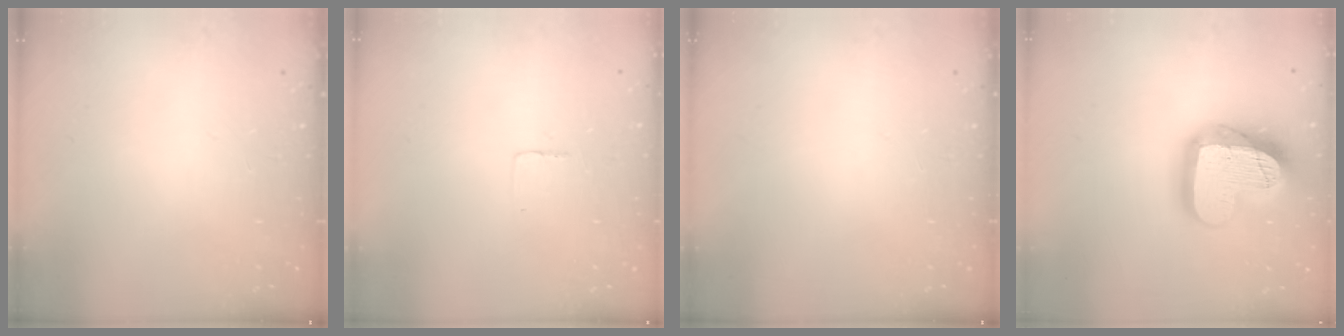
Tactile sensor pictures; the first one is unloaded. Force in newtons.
{"total": 1.9, "press": 1.9, "slide": 0.1}
{"total": 0.0}
{"total": 23.3, "press": 23.3, "slide": 1.9}